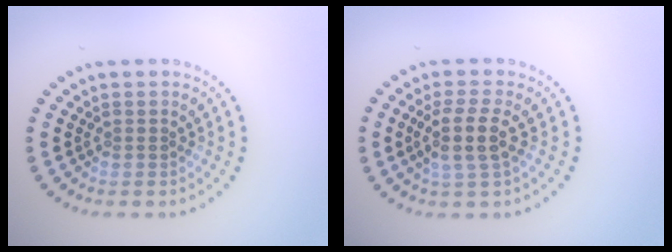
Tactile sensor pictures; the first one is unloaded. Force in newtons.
{"total": 3.0, "press": 2.6, "slide": 1.4}